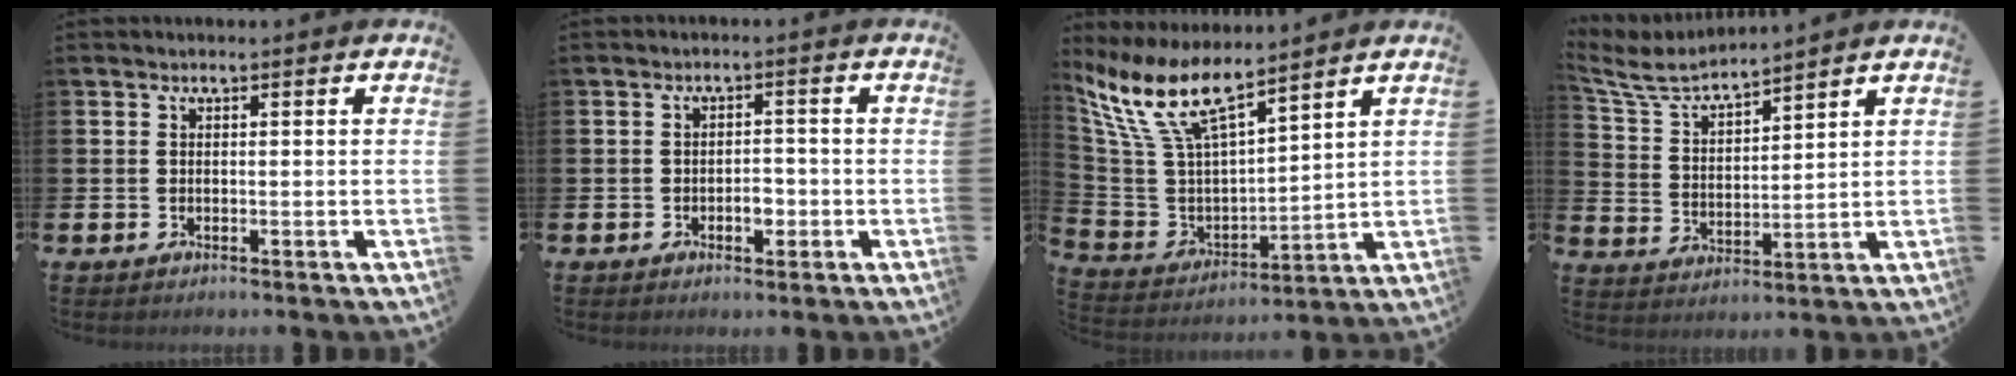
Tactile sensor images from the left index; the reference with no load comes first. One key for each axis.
{"total": 2.1, "fx": -0.8, "fy": 1.3, "fz": 1.4, "tx": -0.015, "ty": -0.001, "tz": -0.018}
{"total": 10.8, "fx": 8.6, "fy": 2.9, "fz": 5.8, "tx": -0.151, "ty": -0.043, "tz": 0.153}
{"total": 5.2, "fx": 5.0, "fy": 0.8, "fz": 1.3, "tx": -0.051, "ty": -0.035, "tz": 0.085}